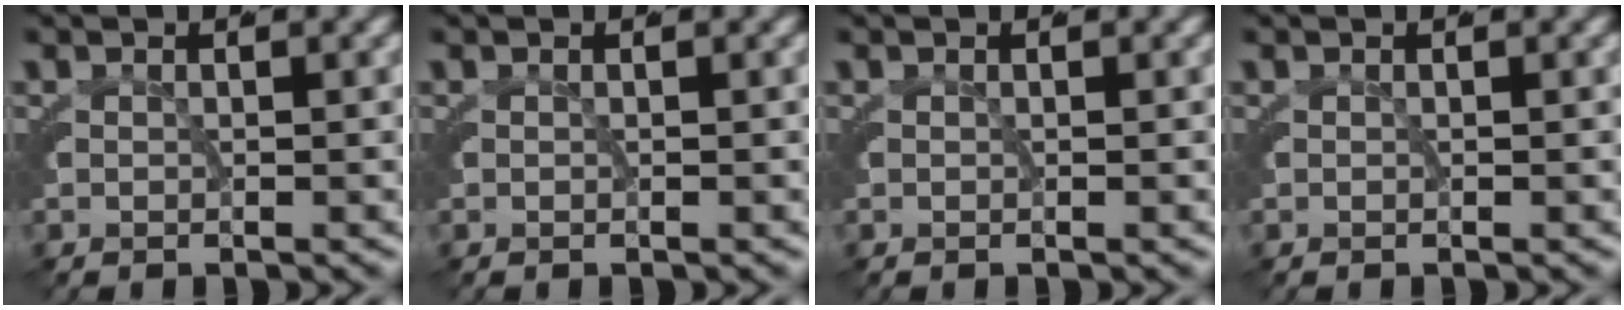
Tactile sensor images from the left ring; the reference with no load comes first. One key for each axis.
{"total": 0.0}
{"total": 0.0}
{"total": 0.0}